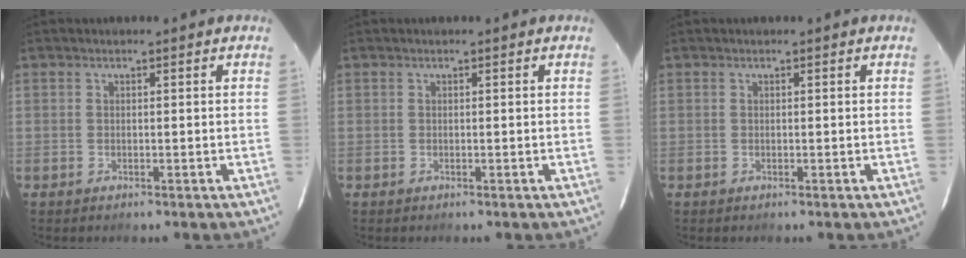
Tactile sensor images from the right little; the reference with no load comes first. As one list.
[{"total": 0.0}, {"total": 0.0}]